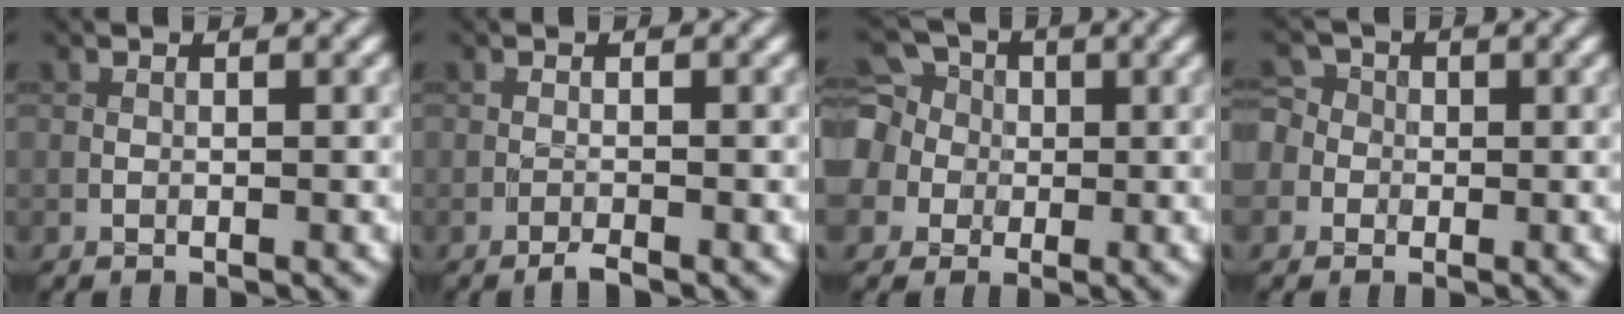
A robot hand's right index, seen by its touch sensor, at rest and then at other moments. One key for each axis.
{"total": 1.3, "fx": -1.1, "fy": 0.0, "fz": 0.7, "tx": -0.012, "ty": 0.002, "tz": -0.022}
{"total": 9.1, "fx": 0.9, "fy": 8.1, "fz": 4.0, "tx": -0.108, "ty": 0.031, "tz": -0.028}
{"total": 5.4, "fx": -1.0, "fy": 4.9, "fz": 1.9, "tx": -0.031, "ty": 0.017, "tz": -0.055}